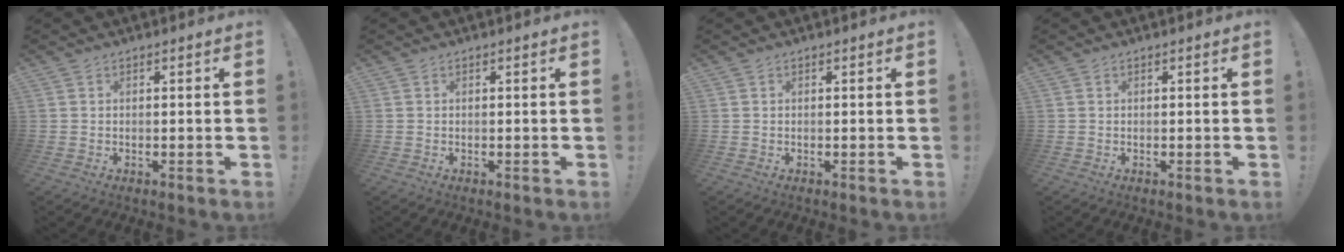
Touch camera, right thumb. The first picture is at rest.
{"total": 0.0}
{"total": 0.0}
{"total": 0.0}